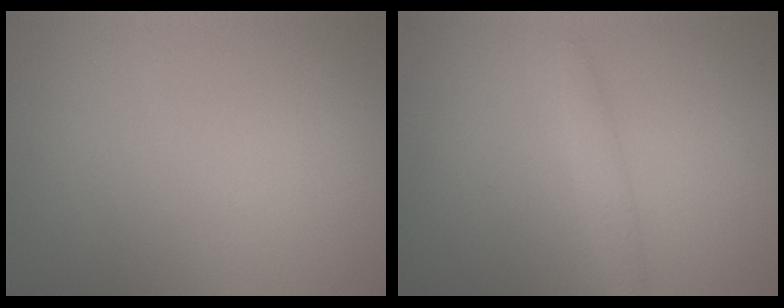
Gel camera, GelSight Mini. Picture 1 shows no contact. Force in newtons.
{"total": 1.4, "press": 1.4, "slide": 0.1}